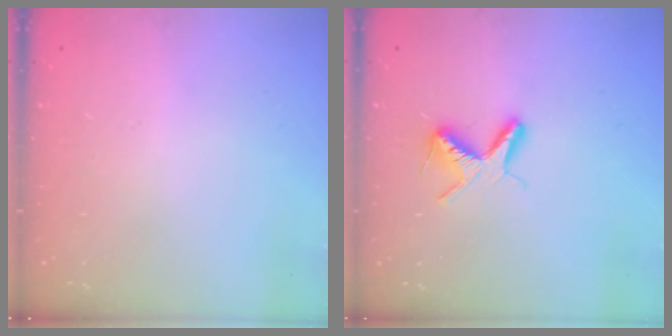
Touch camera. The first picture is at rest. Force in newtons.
{"total": 6.6, "press": 6.6, "slide": 0.7}